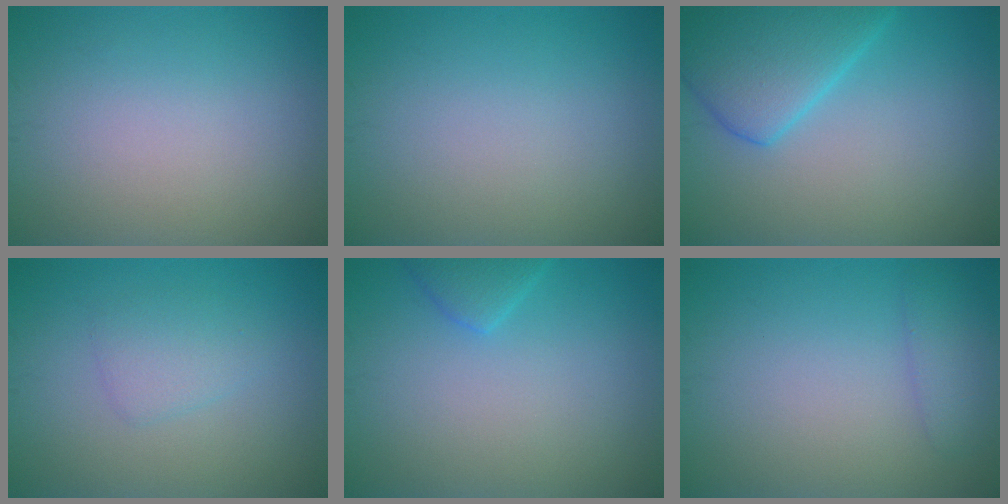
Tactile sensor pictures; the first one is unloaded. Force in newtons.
{"total": 0.0}
{"total": 6.1, "press": 6.0, "slide": 0.5}
{"total": 1.9, "press": 1.9, "slide": 0.0}
{"total": 1.8, "press": 1.8, "slide": 0.1}
{"total": 1.7, "press": 1.6, "slide": 0.2}